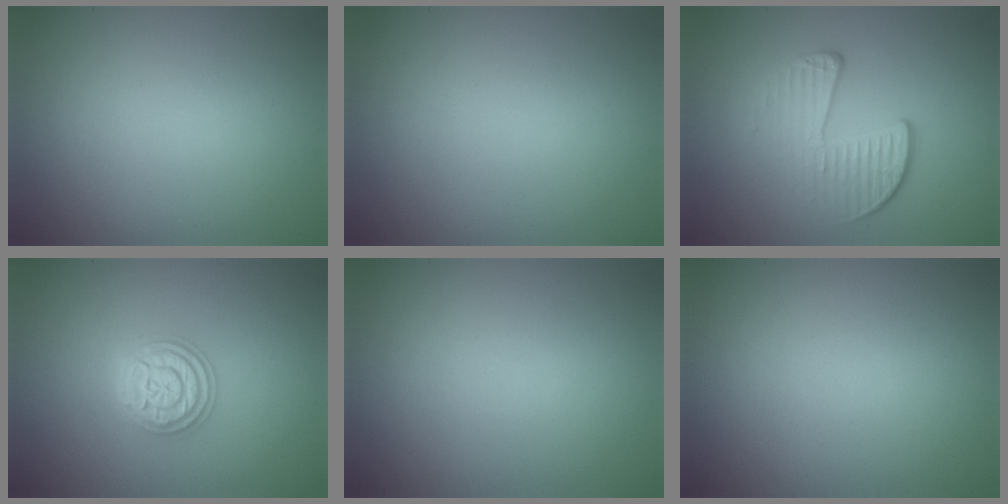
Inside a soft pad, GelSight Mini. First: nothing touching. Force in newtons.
{"total": 0.0}
{"total": 4.0, "press": 2.7, "slide": 2.9}
{"total": 3.7, "press": 3.7, "slide": 0.5}
{"total": 0.0}
{"total": 0.0}